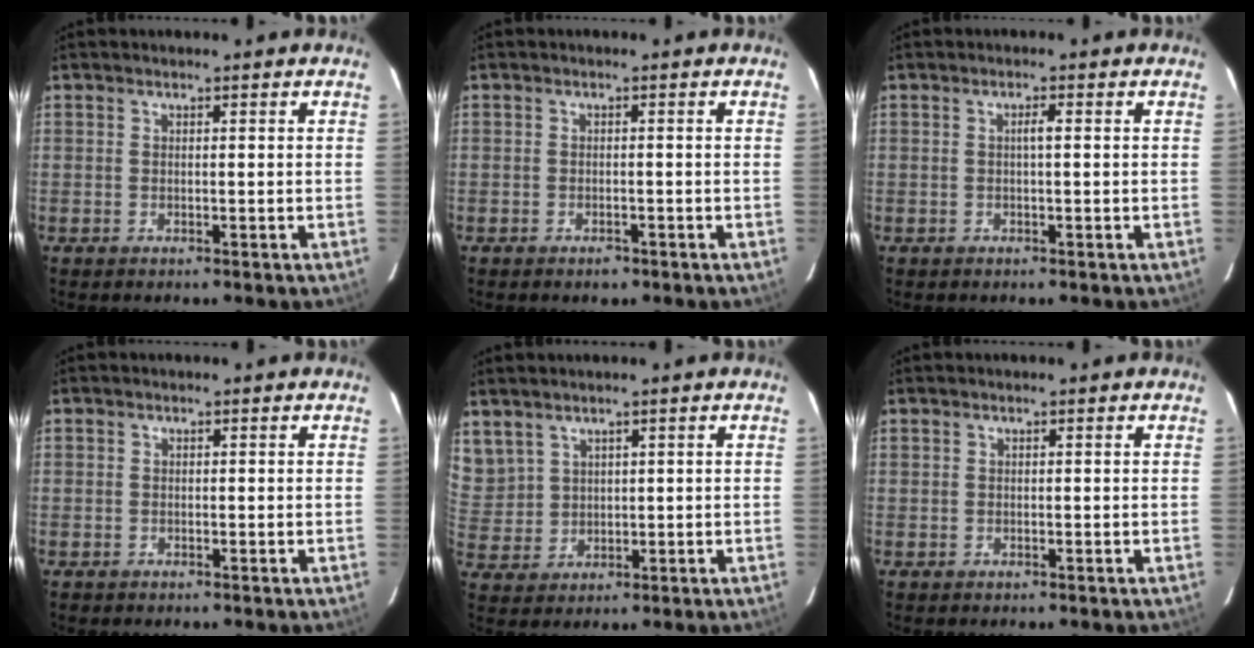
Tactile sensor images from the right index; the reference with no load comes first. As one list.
[{"total": 1.4, "force": [-1.0, 0.7, 0.7], "torque": [-0.011, 0.000, -0.009]}, {"total": 1.2, "force": [0.1, 0.0, 1.2], "torque": [-0.024, 0.003, 0.001]}, {"total": 0.6, "force": [-0.2, 0.6, -0.1], "torque": [0.002, 0.007, -0.006]}, {"total": 7.8, "force": [4.8, 5.9, 1.7], "torque": [-0.067, 0.010, 0.122]}, {"total": 0.0}]